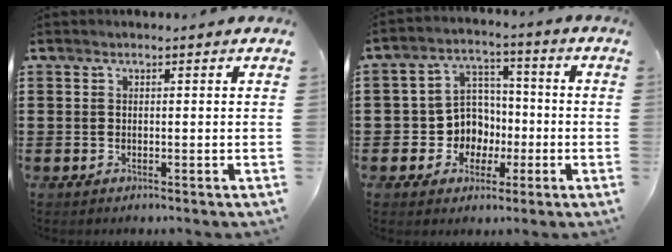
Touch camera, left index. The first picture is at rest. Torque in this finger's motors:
{"motor_torque": [0.77, 0.36, 0.26, 0.03]}